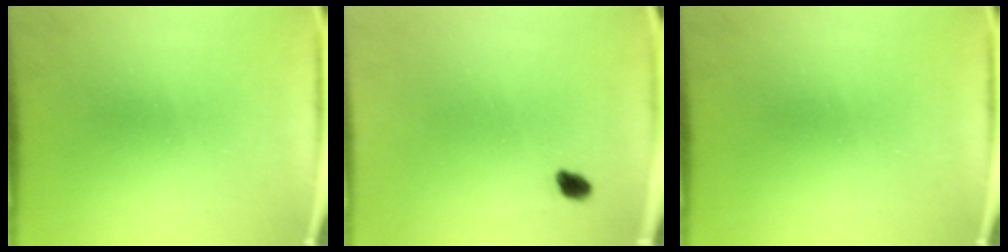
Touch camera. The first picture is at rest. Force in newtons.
{"total": 1.9}
{"total": 0.0}